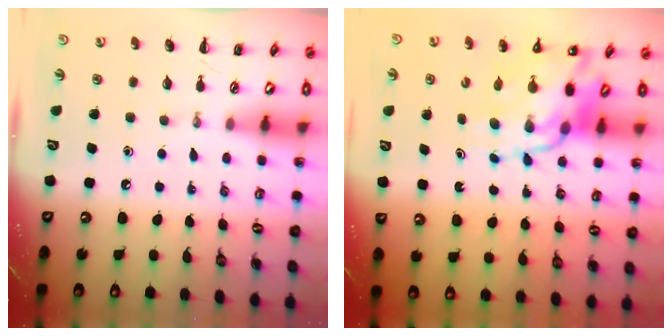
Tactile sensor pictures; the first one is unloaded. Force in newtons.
{"total": 14.2, "press": 13.5, "slide": 4.5}